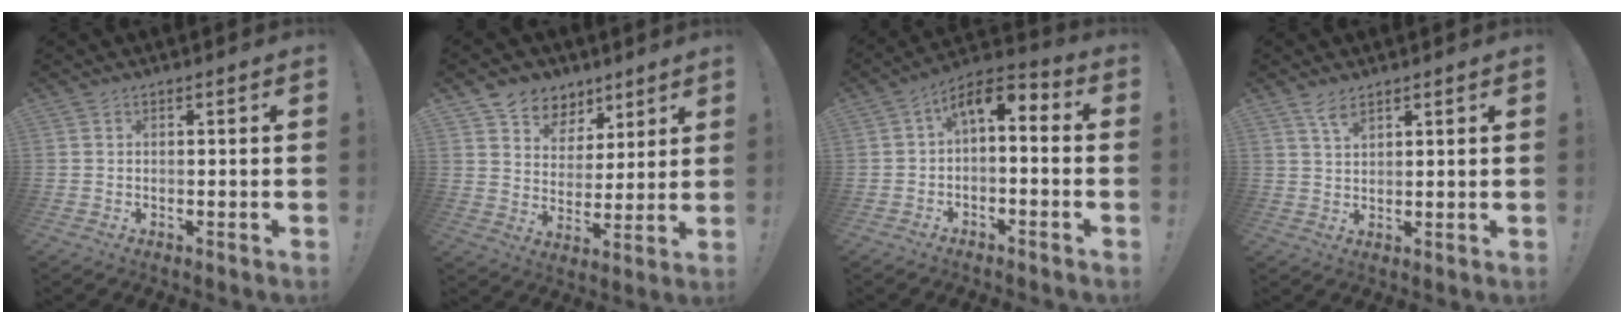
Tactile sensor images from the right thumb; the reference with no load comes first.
{"total": 7.9, "force": [4.7, 6.3, 1.0], "torque": [-0.019, -0.039, 0.097]}
{"total": 6.8, "force": [0.1, 3.2, 6.0], "torque": [-0.089, 0.008, 0.003]}
{"total": 4.0, "force": [3.0, 1.2, 2.3], "torque": [-0.035, -0.021, 0.052]}